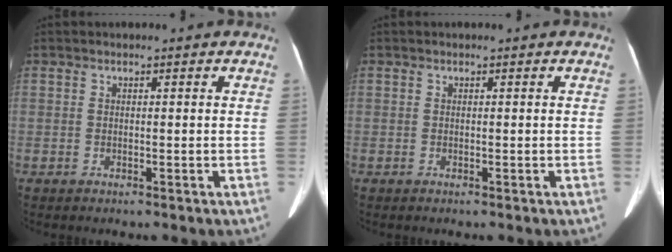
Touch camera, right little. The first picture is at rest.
{"total": 0.0}